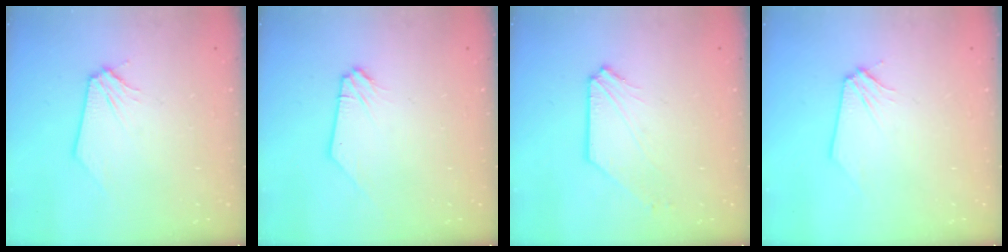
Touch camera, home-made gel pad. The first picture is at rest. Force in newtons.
{"total": 0.8, "press": 0.7, "slide": 0.1}
{"total": 2.3, "press": 2.3, "slide": 0.2}
{"total": 0.0}